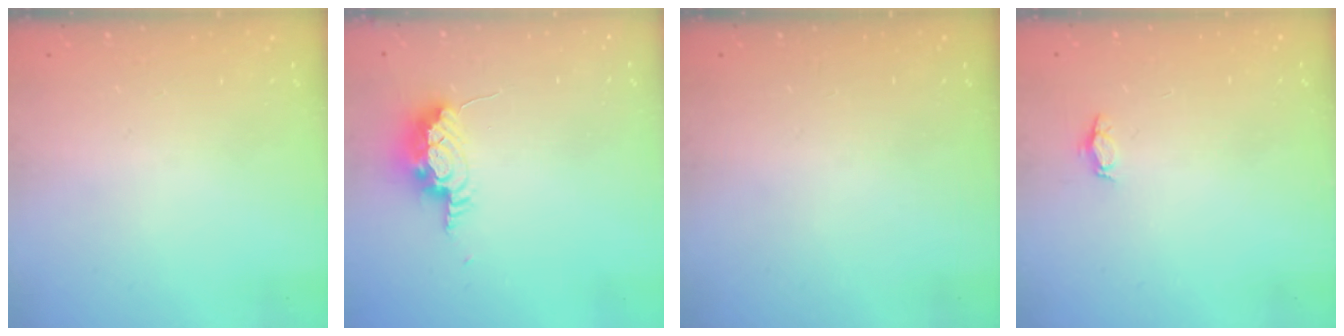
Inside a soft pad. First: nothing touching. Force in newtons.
{"total": 8.3, "press": 8.0, "slide": 2.1}
{"total": 0.0}
{"total": 2.8, "press": 2.8, "slide": 0.4}